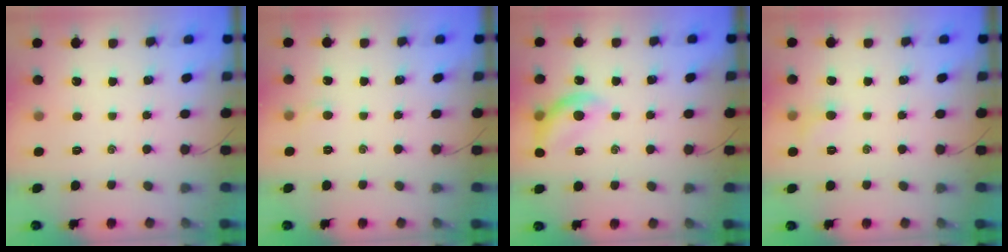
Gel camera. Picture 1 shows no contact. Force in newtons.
{"total": 2.7, "press": 2.5, "slide": 0.9}
{"total": 12.1, "press": 12.0, "slide": 0.9}
{"total": 4.7, "press": 4.4, "slide": 1.5}